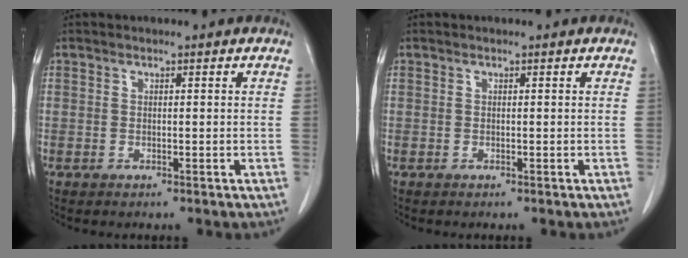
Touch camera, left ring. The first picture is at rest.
{"total": 0.0}